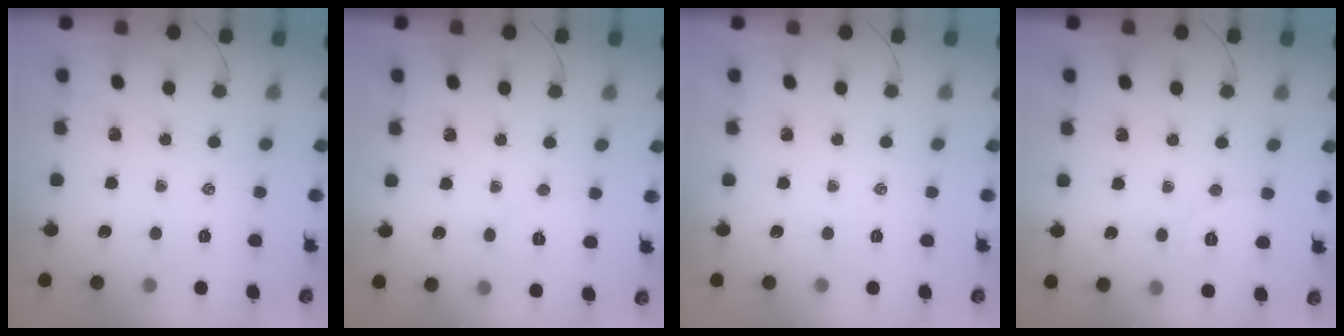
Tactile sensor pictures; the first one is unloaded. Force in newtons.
{"total": 3.8, "press": 3.7, "slide": 0.8}
{"total": 0.0}
{"total": 5.2, "press": 5.1, "slide": 1.1}